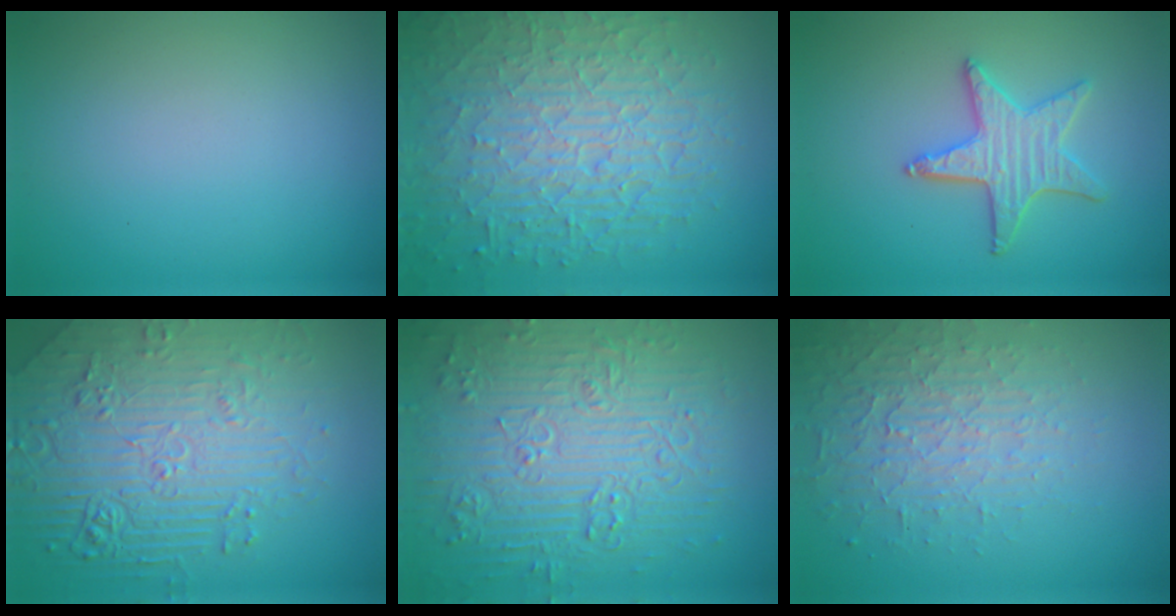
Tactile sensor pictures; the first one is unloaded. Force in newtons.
{"total": 10.4, "press": 6.7, "slide": 8.0}
{"total": 3.8, "press": 3.5, "slide": 1.6}
{"total": 7.6, "press": 6.0, "slide": 4.7}
{"total": 9.2, "press": 6.8, "slide": 6.2}
{"total": 3.7, "press": 3.4, "slide": 1.4}